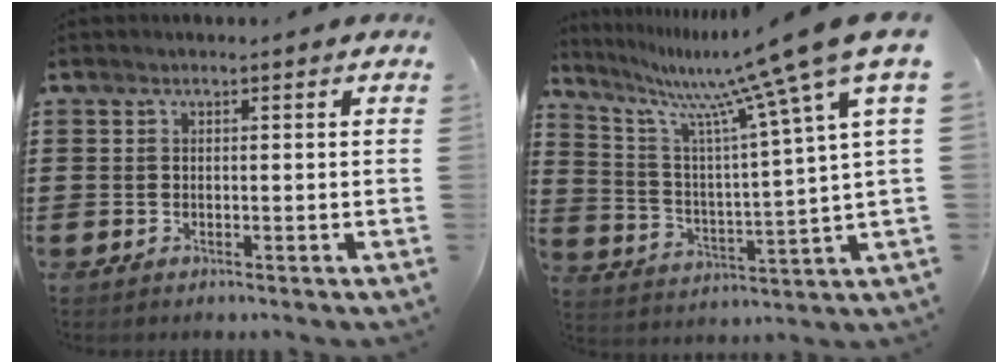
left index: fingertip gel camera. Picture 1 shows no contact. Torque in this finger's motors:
{"motor_torque": [2.14, 0.00, 0.73, 0.21]}